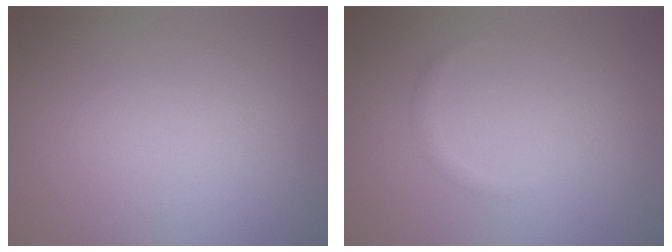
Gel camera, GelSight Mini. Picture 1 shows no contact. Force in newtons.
{"total": 0.6, "press": 0.6, "slide": 0.0}